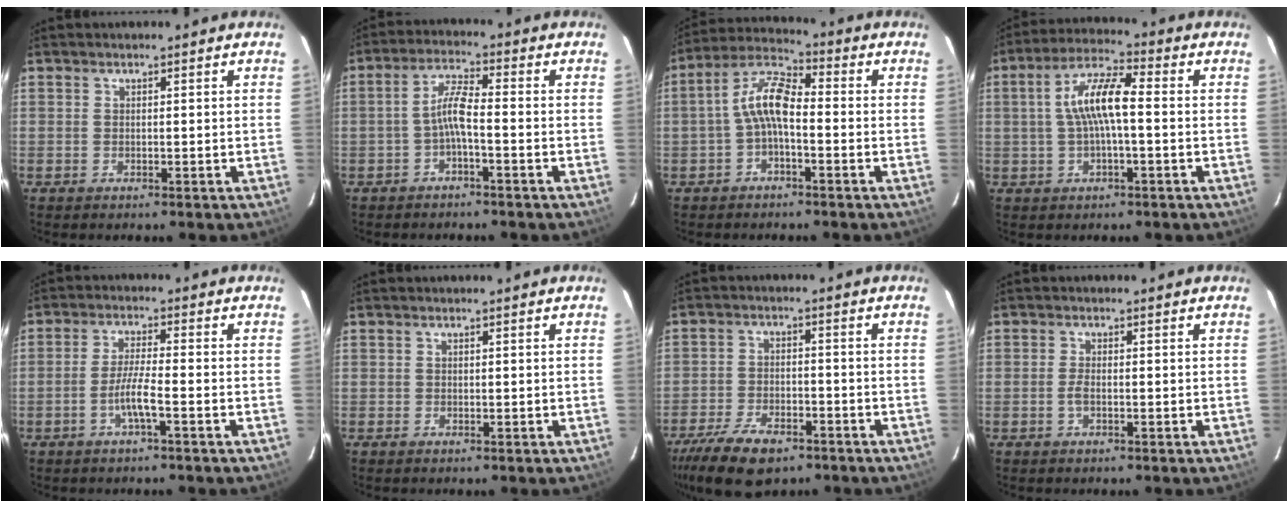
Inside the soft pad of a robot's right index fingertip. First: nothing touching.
{"total": 4.5, "force": [-1.8, 0.5, 4.1], "torque": [-0.089, 0.013, -0.036]}
{"total": 7.4, "force": [-1.7, 2.9, 6.6], "torque": [-0.145, 0.024, -0.038]}
{"total": 9.0, "force": [0.0, 2.3, 8.7], "torque": [-0.169, 0.018, 0.000]}
{"total": 4.5, "force": [-2.2, -0.3, 3.9], "torque": [-0.081, -0.001, -0.043]}
{"total": 0.0}
{"total": 12.9, "force": [-9.0, 5.8, 7.2], "torque": [-0.172, -0.020, -0.159]}
{"total": 1.5, "force": [-0.6, 0.4, 1.4], "torque": [-0.031, -0.001, -0.011]}